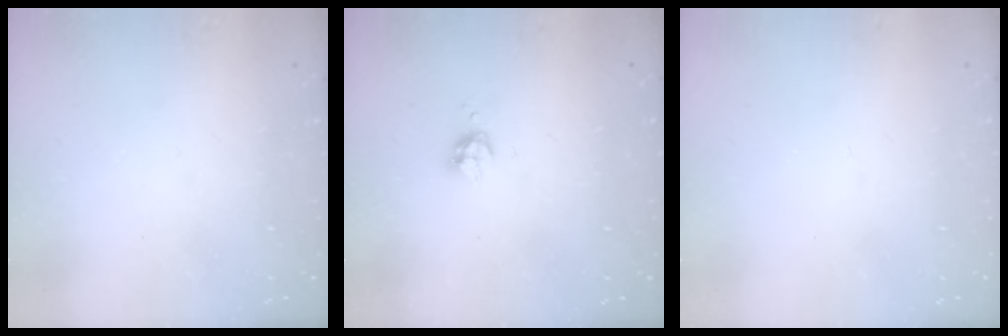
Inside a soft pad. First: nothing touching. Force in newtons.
{"total": 4.0, "press": 3.9, "slide": 0.6}
{"total": 0.5, "press": 0.5, "slide": 0.1}